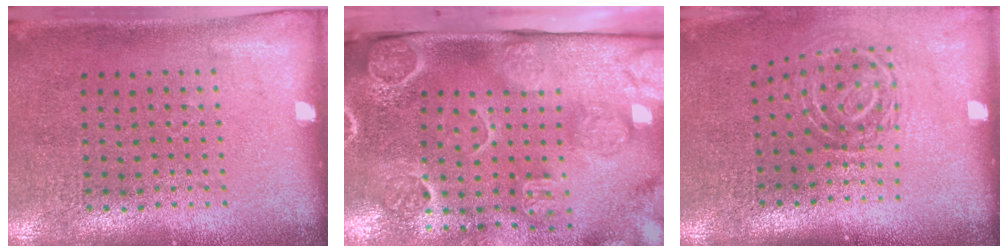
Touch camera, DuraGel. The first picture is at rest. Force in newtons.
{"total": 4.6, "press": 3.3, "slide": 3.2}
{"total": 1.8, "press": 1.2, "slide": 1.4}